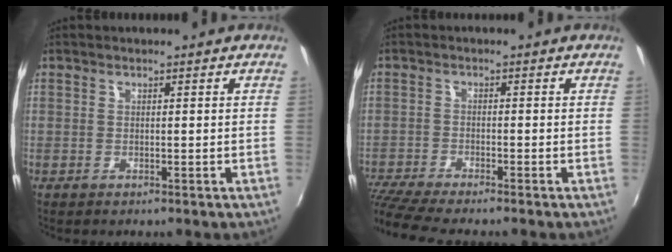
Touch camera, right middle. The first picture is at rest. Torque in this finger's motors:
{"motor_torque": [1.00, -1.13, 0.17, 0.12]}